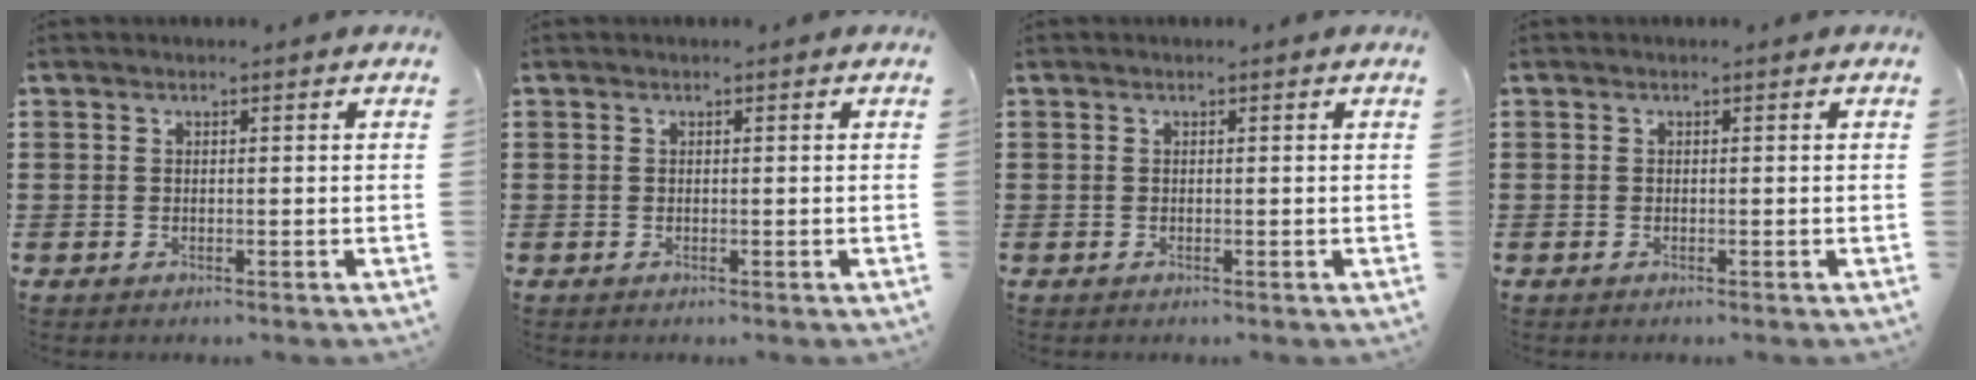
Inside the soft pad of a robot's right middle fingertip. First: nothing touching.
{"total": 0.0}
{"total": 0.0}
{"total": 0.0}